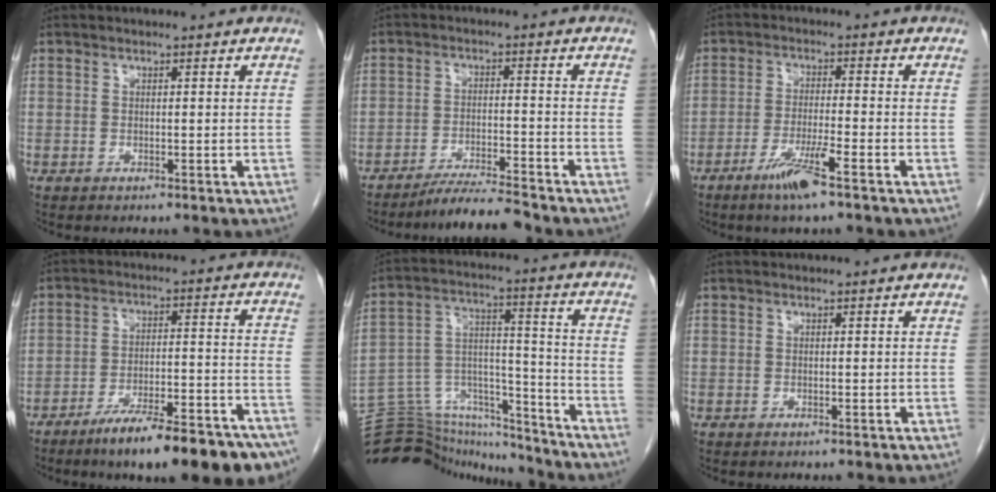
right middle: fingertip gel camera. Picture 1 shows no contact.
{"total": 5.9, "force": [-5.4, -0.7, 2.0], "torque": [-0.028, -0.015, -0.098]}
{"total": 6.1, "force": [-3.9, -0.2, 4.7], "torque": [-0.091, -0.011, -0.075]}
{"total": 17.9, "force": [-13.6, 3.2, 11.1], "torque": [-0.108, 0.024, -0.205]}
{"total": 20.5, "force": [-19.8, 4.5, 3.4], "torque": [-0.090, 0.045, -0.306]}
{"total": 0.0}